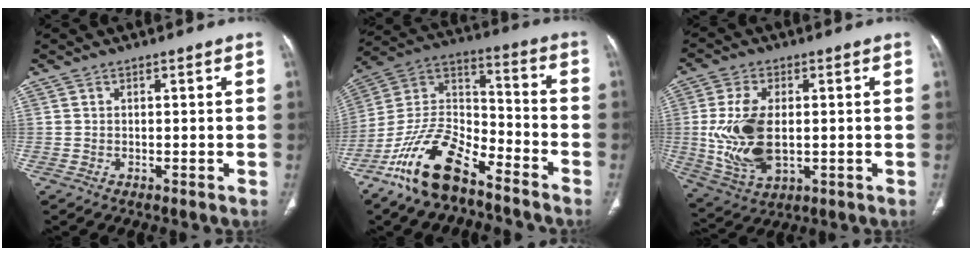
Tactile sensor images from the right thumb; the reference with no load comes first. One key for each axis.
{"total": 17.2, "fx": -11.9, "fy": 7.0, "fz": 10.2, "tx": -0.183, "ty": 0.078, "tz": -0.222}
{"total": 13.9, "fx": -0.2, "fy": 7.8, "fz": 11.4, "tx": -0.234, "ty": -0.010, "tz": 0.011}